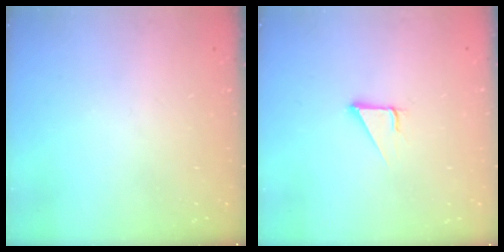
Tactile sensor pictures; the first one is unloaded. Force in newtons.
{"total": 2.8, "press": 2.8, "slide": 0.1}